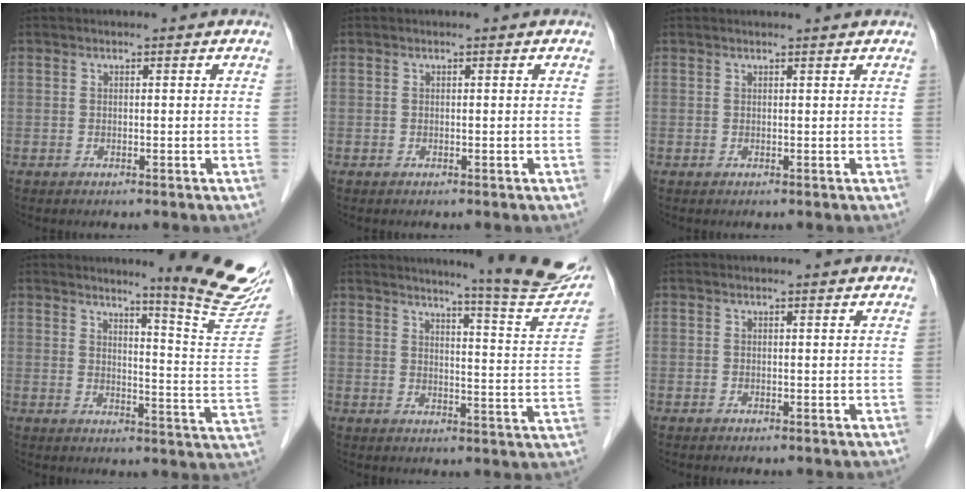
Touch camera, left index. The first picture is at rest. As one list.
[{"total": 0.0}, {"total": 2.4, "force": [2.4, -0.2, 0.6], "torque": [-0.010, 0.011, 0.027]}, {"total": 14.2, "force": [12.4, -1.3, 6.7], "torque": [-0.082, -0.093, 0.143]}, {"total": 17.5, "force": [15.9, -0.5, 7.5], "torque": [-0.098, -0.087, 0.183]}, {"total": 0.9, "force": [0.8, -0.1, 0.1], "torque": [-0.013, -0.001, 0.008]}]